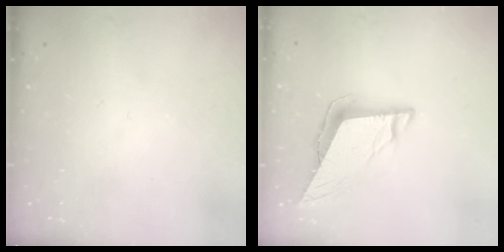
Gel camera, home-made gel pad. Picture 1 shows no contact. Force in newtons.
{"total": 8.6, "press": 8.5, "slide": 1.3}